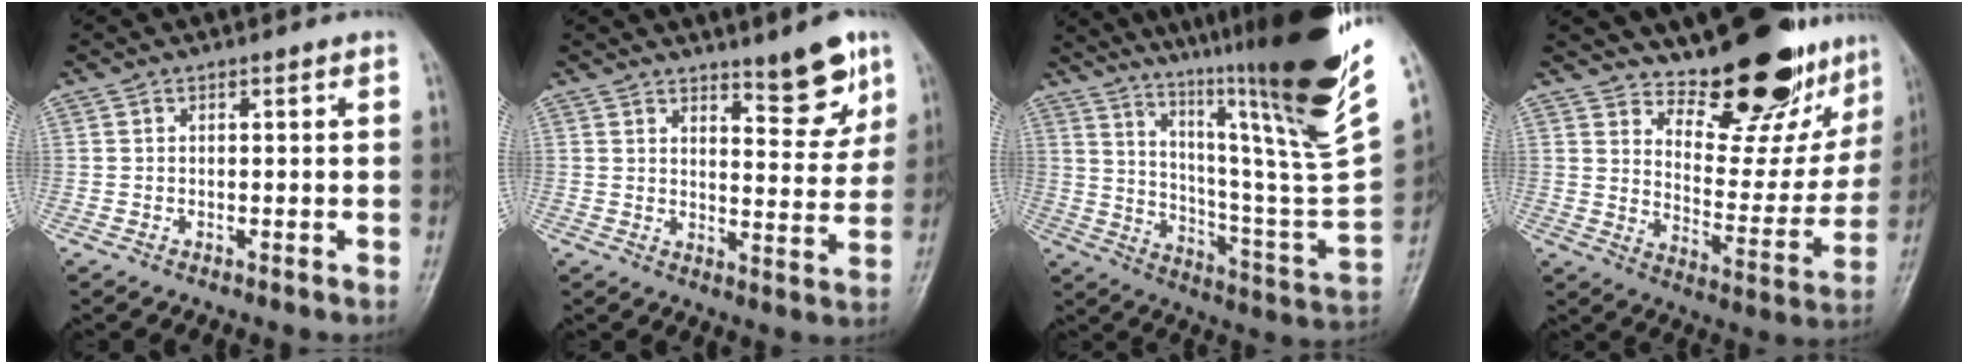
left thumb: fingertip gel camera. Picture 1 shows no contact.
{"total": 8.3, "force": [5.9, 2.3, 5.5], "torque": [-0.051, -0.047, 0.086]}
{"total": 34.3, "force": [21.2, 4.0, 26.7], "torque": [-0.348, -0.092, 0.324]}
{"total": 19.6, "force": [15.8, 6.9, 9.3], "torque": [-0.077, -0.123, 0.222]}